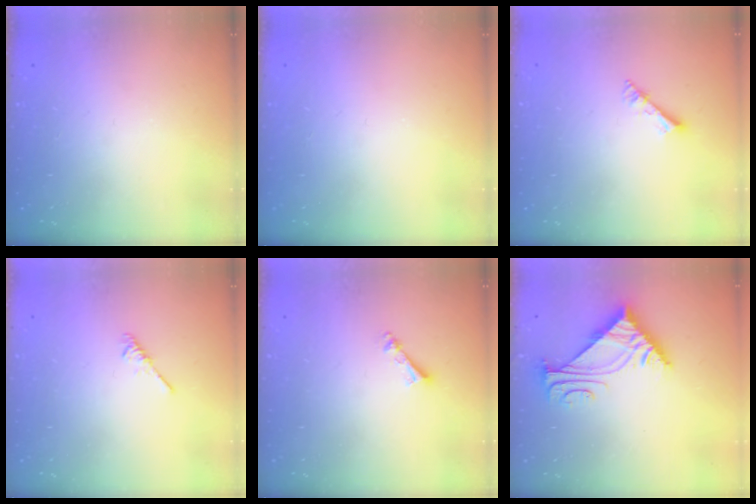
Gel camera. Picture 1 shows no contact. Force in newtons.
{"total": 0.0}
{"total": 3.0, "press": 3.0, "slide": 0.3}
{"total": 1.9, "press": 1.8, "slide": 0.5}
{"total": 3.7, "press": 3.7, "slide": 0.3}
{"total": 7.0, "press": 7.0, "slide": 0.3}